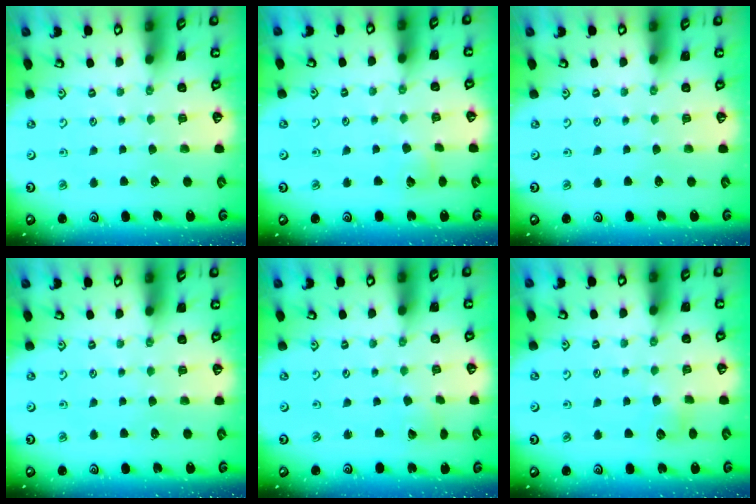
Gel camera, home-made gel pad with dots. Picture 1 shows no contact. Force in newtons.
{"total": 2.5, "press": 2.5, "slide": 0.3}
{"total": 0.0}
{"total": 0.0}
{"total": 2.4, "press": 2.4, "slide": 0.2}
{"total": 4.2, "press": 4.2, "slide": 0.4}